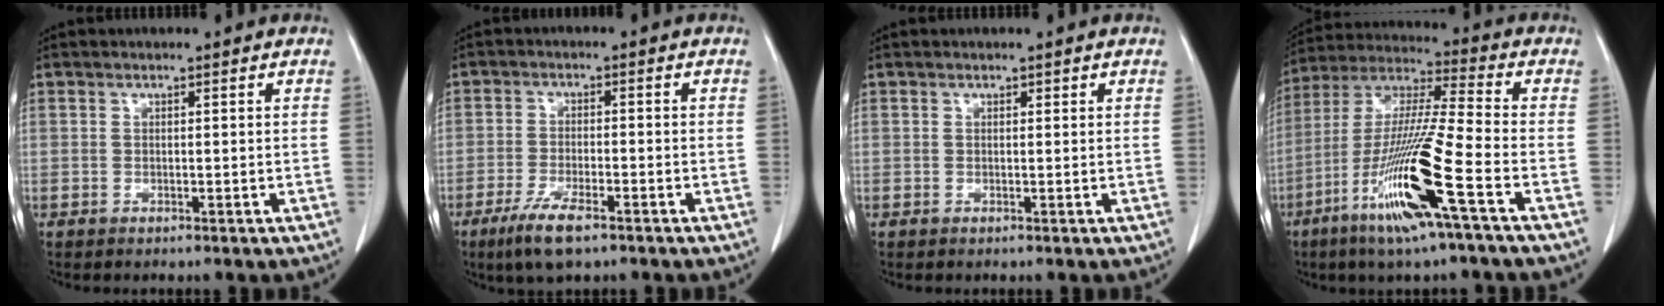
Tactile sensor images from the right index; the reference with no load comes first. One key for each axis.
{"total": 6.7, "fx": -4.3, "fy": 1.2, "fz": 4.9, "tx": -0.099, "ty": -0.013, "tz": -0.075}
{"total": 0.0}
{"total": 16.9, "fx": -7.4, "fy": -0.6, "fz": 15.2, "tx": -0.318, "ty": -0.027, "tz": -0.142}